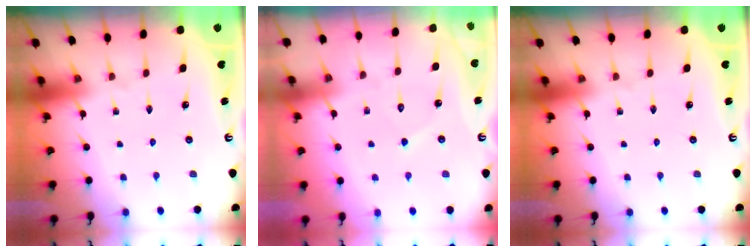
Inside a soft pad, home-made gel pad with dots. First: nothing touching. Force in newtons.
{"total": 4.7, "press": 4.7, "slide": 0.4}
{"total": 0.0}